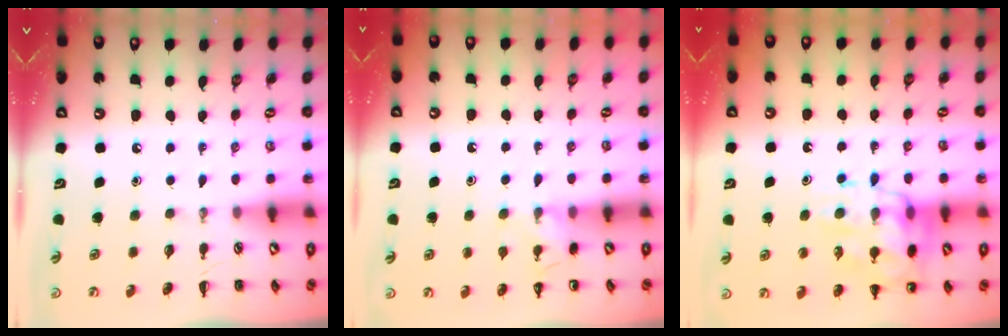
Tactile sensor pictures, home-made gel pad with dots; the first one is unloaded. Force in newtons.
{"total": 7.4, "press": 7.0, "slide": 2.3}
{"total": 20.7, "press": 20.5, "slide": 3.0}